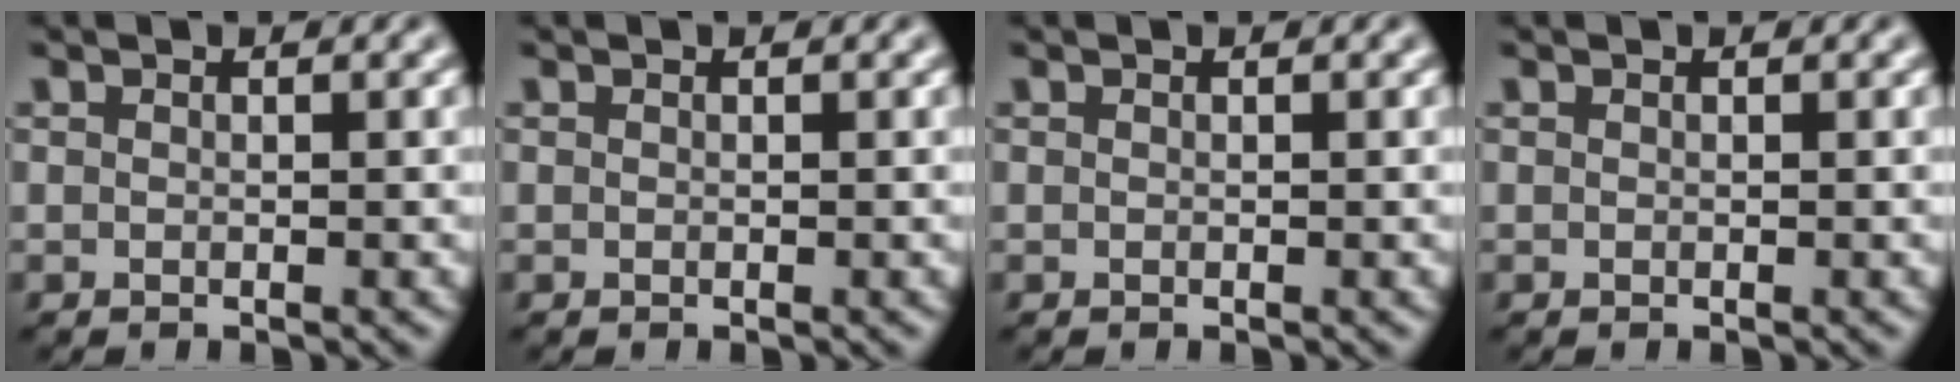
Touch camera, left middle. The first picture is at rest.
{"total": 0.0}
{"total": 0.0}
{"total": 0.0}